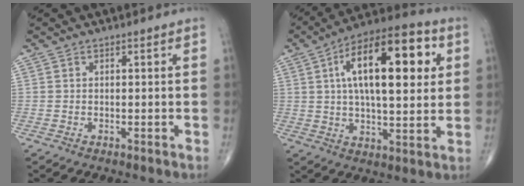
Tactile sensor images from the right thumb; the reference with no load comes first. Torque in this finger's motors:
{"motor_torque": [0.75, 4.26, 2.09, 0.68, 0.15]}